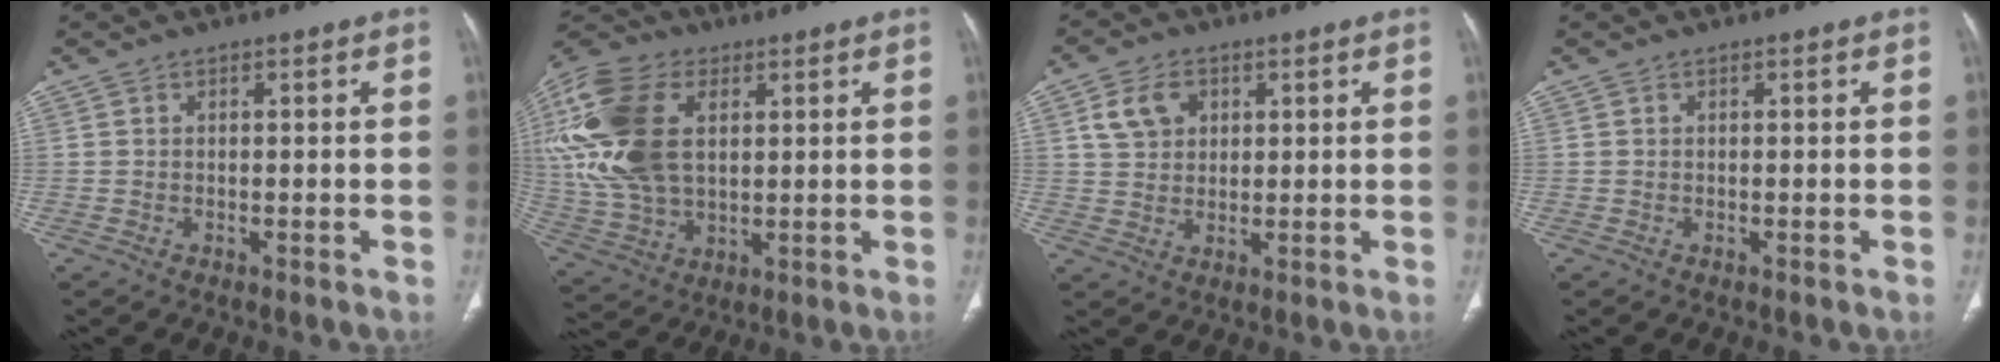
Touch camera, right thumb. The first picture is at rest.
{"total": 21.8, "force": [4.9, 13.6, 16.3], "torque": [-0.357, -0.004, 0.091]}
{"total": 6.3, "force": [2.4, 4.7, 3.3], "torque": [-0.045, -0.003, 0.046]}
{"total": 0.0}